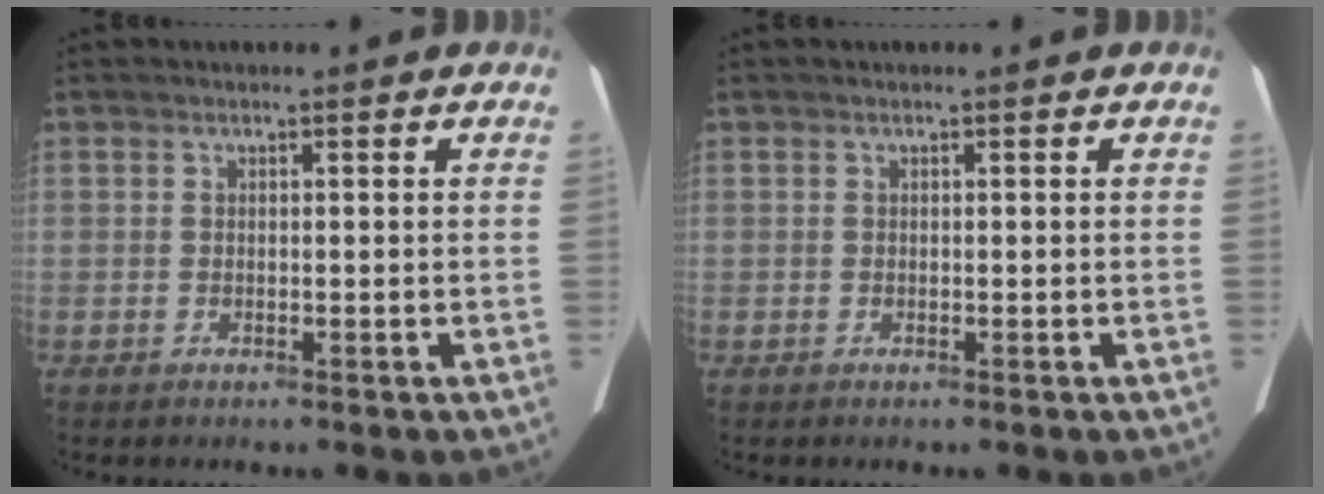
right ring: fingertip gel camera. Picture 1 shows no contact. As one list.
[{"total": 0.0}]